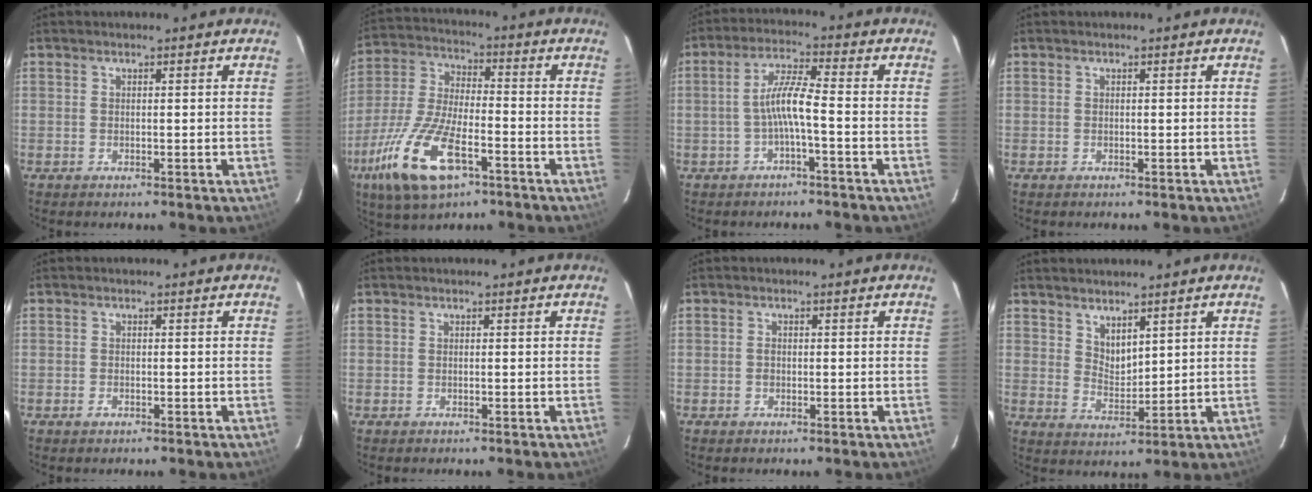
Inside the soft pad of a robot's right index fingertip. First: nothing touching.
{"total": 17.6, "force": [-8.9, 6.7, 13.6], "torque": [-0.302, -0.028, -0.171]}
{"total": 5.5, "force": [-1.9, 0.1, 5.1], "torque": [-0.111, 0.012, -0.034]}
{"total": 0.0}
{"total": 0.9, "force": [-0.5, 0.5, 0.4], "torque": [-0.007, 0.001, -0.009]}
{"total": 0.0}
{"total": 0.9, "force": [-0.2, 0.7, 0.5], "torque": [-0.009, 0.003, -0.004]}
{"total": 4.6, "force": [3.6, 2.0, 2.1], "torque": [-0.031, -0.005, 0.069]}